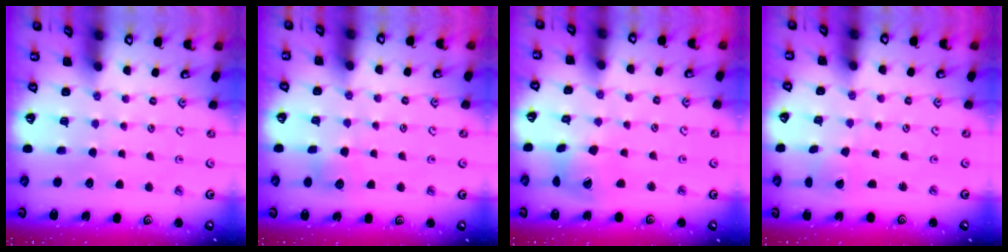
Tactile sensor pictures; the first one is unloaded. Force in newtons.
{"total": 4.9, "press": 4.8, "slide": 0.6}
{"total": 10.7, "press": 10.6, "slide": 1.2}
{"total": 1.5, "press": 1.5, "slide": 0.1}